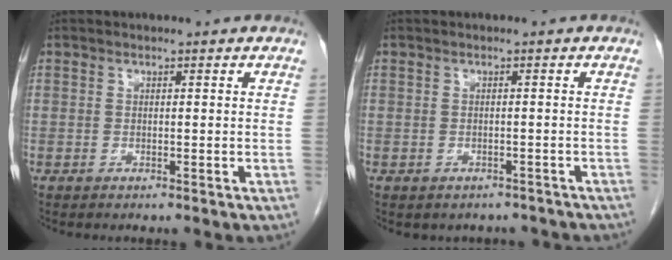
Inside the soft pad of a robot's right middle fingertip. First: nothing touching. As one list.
[{"total": 4.4, "force": [-3.7, 2.3, 0.7], "torque": [-0.005, 0.013, -0.040]}]